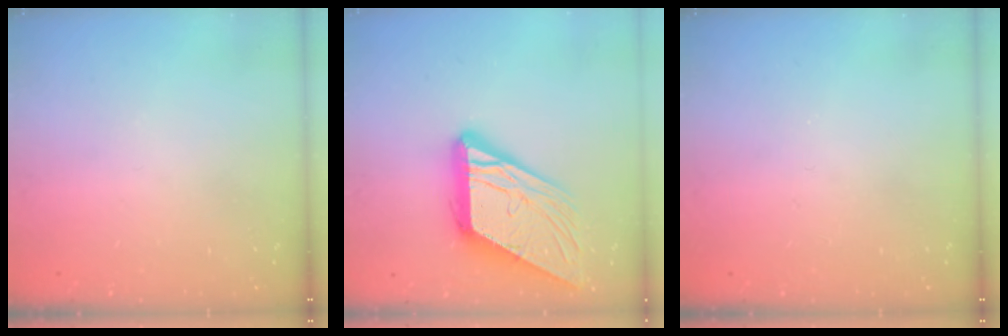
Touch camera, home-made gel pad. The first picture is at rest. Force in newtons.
{"total": 18.0, "press": 17.8, "slide": 2.4}
{"total": 0.0}